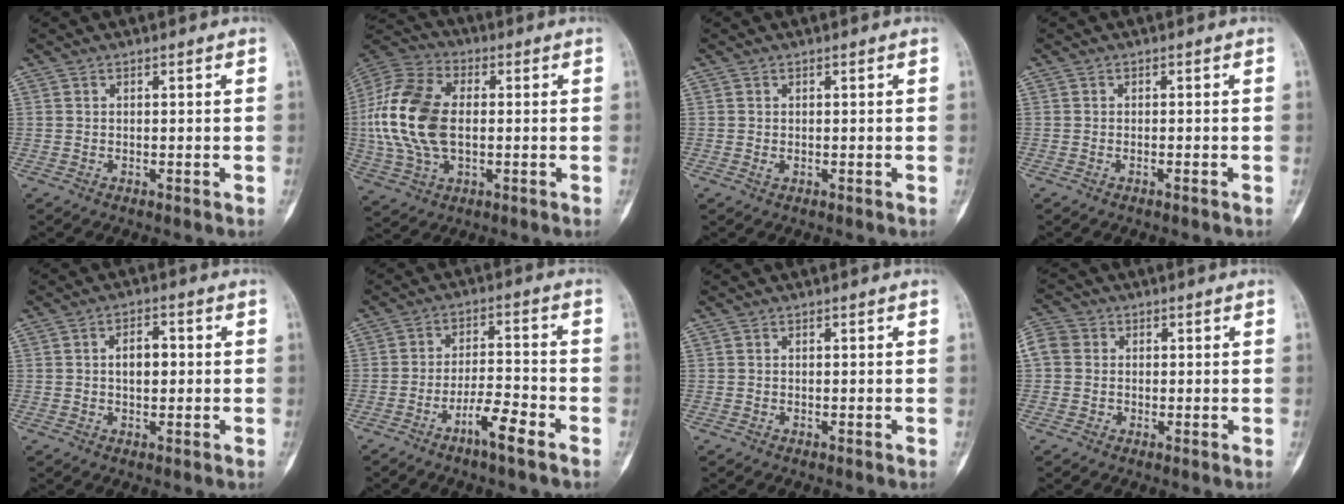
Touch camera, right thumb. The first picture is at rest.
{"total": 18.2, "force": [0.2, 11.1, 14.4], "torque": [-0.306, 0.014, 0.004]}
{"total": 0.5, "force": [0.0, 0.3, 0.4], "torque": [-0.007, 0.001, -0.001]}
{"total": 0.7, "force": [-0.5, 0.1, 0.4], "torque": [-0.016, 0.003, -0.005]}
{"total": 4.6, "force": [0.4, 2.6, 3.8], "torque": [-0.052, 0.008, 0.003]}
{"total": 7.1, "force": [-4.4, 1.3, 5.4], "torque": [-0.100, 0.032, -0.077]}
{"total": 0.0}
{"total": 7.3, "force": [0.7, 6.7, 2.8], "torque": [-0.061, 0.017, 0.009]}